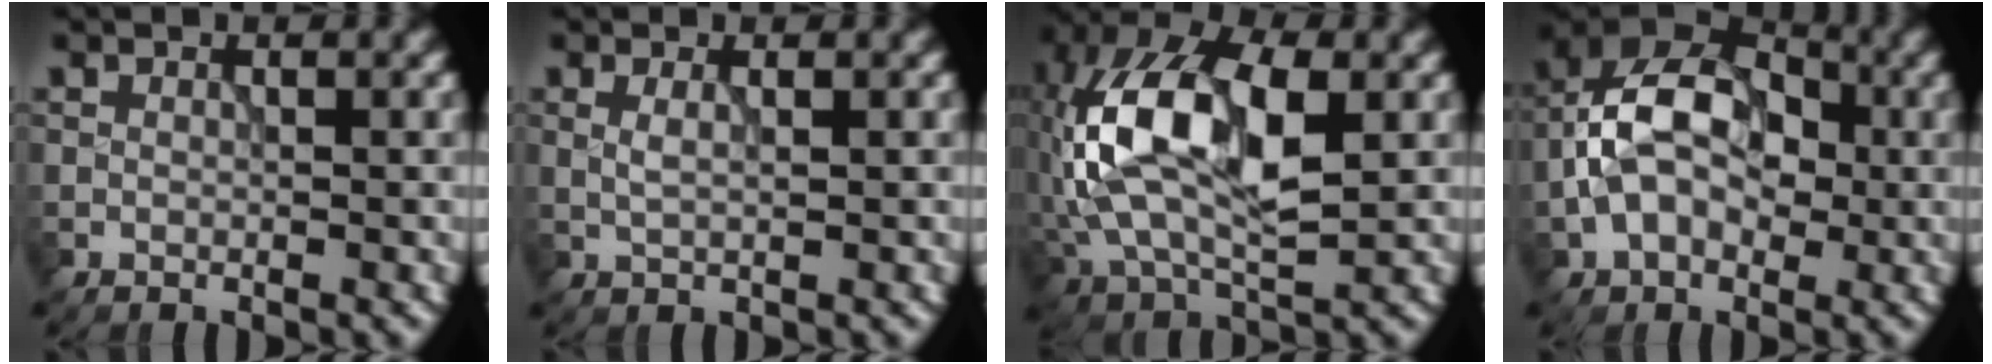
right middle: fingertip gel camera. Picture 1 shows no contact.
{"total": 1.1, "force": [0.4, 0.3, 1.0], "torque": [-0.021, 0.000, 0.007]}
{"total": 12.5, "force": [0.7, 6.5, 10.6], "torque": [-0.213, 0.019, 0.005]}
{"total": 9.0, "force": [-0.6, 5.9, 6.8], "torque": [-0.122, 0.025, -0.023]}